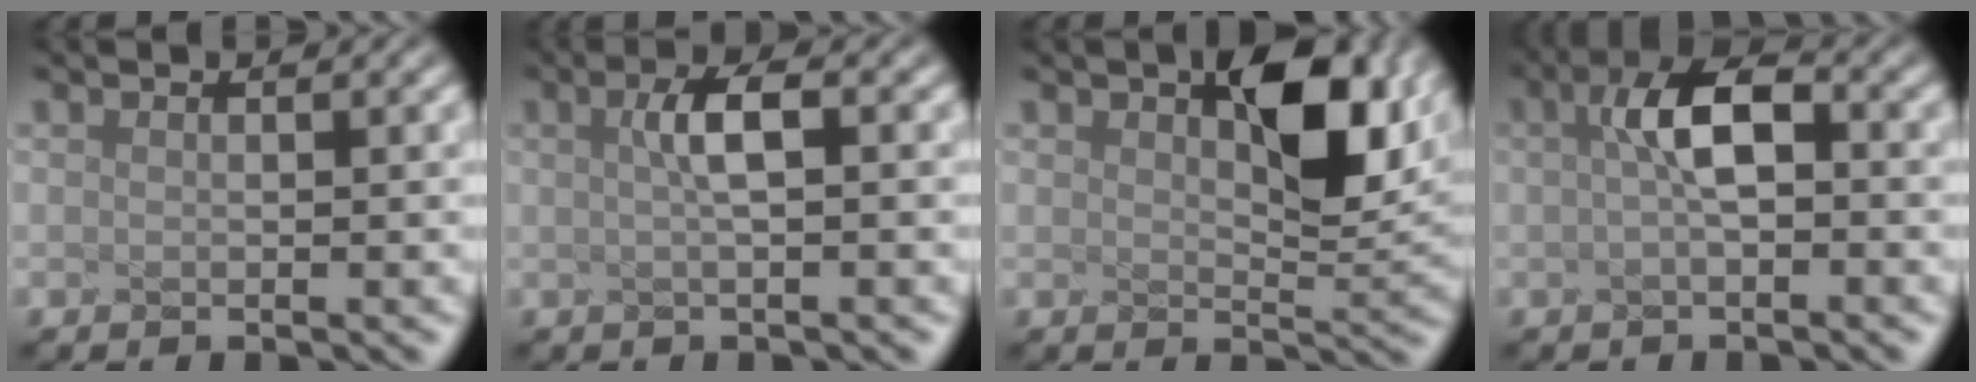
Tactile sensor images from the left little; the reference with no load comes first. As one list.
[{"total": 1.8, "force": [-0.9, -0.5, 1.5], "torque": [-0.050, 0.001, 0.019]}, {"total": 4.5, "force": [1.5, 1.1, 4.1], "torque": [-0.087, -0.006, 0.060]}, {"total": 2.5, "force": [-1.0, -0.1, 2.3], "torque": [-0.074, 0.006, 0.016]}]